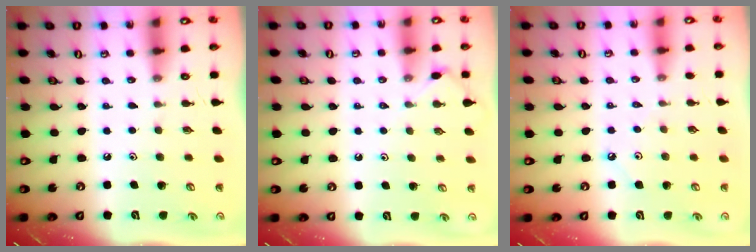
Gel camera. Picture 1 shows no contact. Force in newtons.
{"total": 3.3, "press": 3.3, "slide": 0.6}
{"total": 4.0, "press": 4.0, "slide": 0.5}